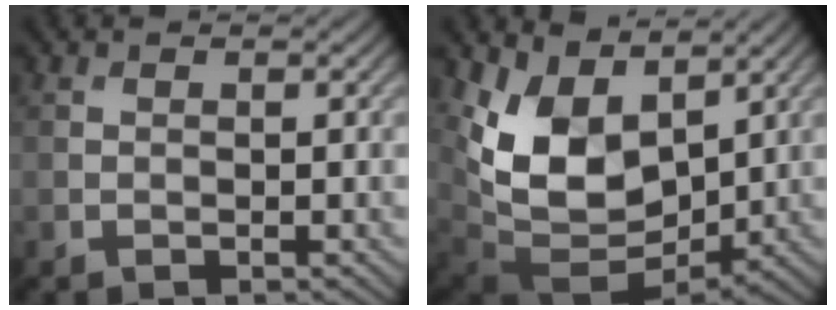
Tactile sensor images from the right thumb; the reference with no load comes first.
{"total": 12.0, "force": [4.1, 8.1, 7.9], "torque": [-0.180, -0.009, 0.085]}